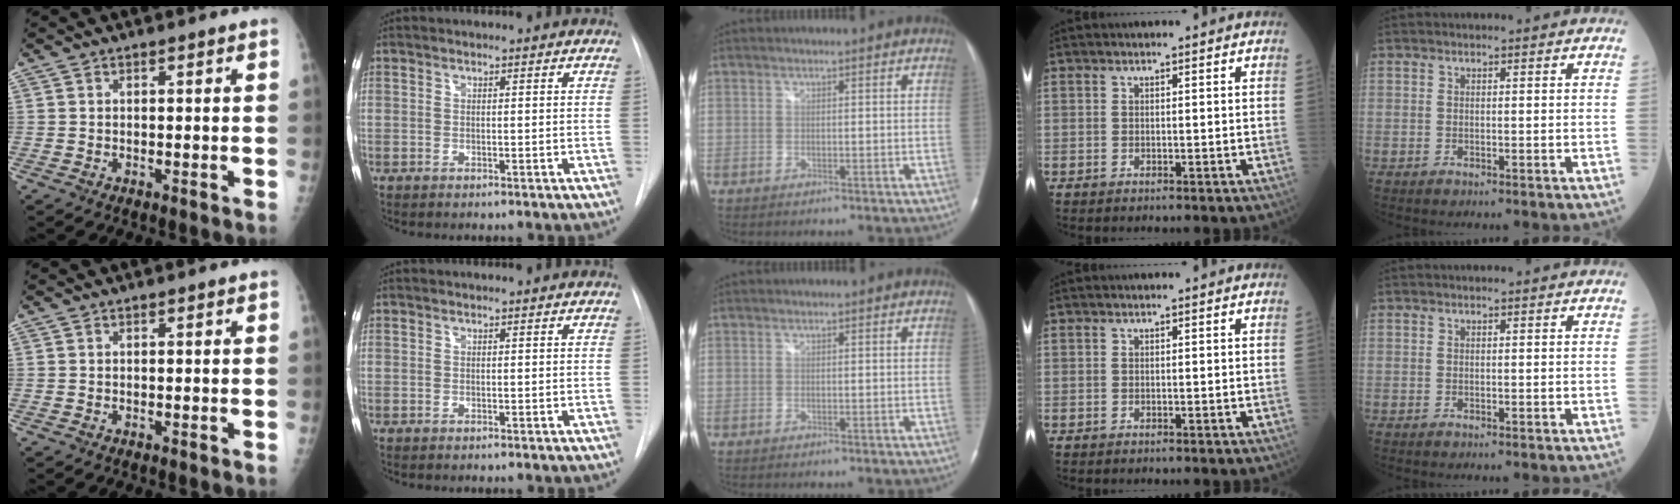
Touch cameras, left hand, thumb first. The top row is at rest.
{}